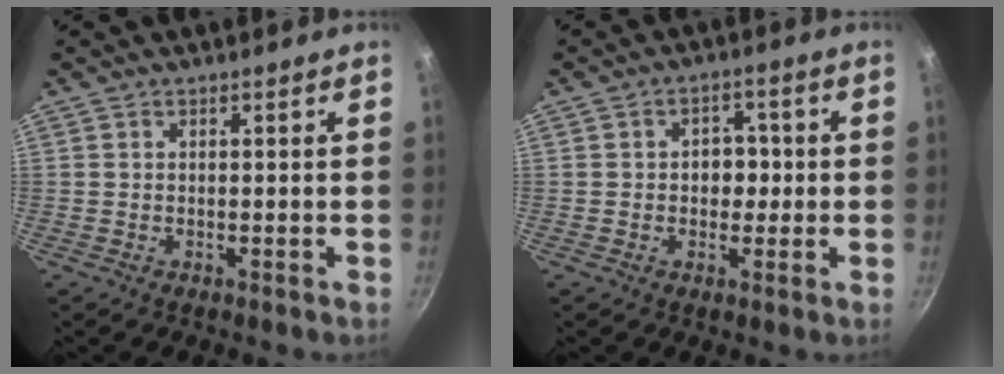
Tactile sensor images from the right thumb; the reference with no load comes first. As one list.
[{"total": 4.8, "force": [-0.1, 3.8, 2.9], "torque": [-0.005, 0.009, -0.004]}]